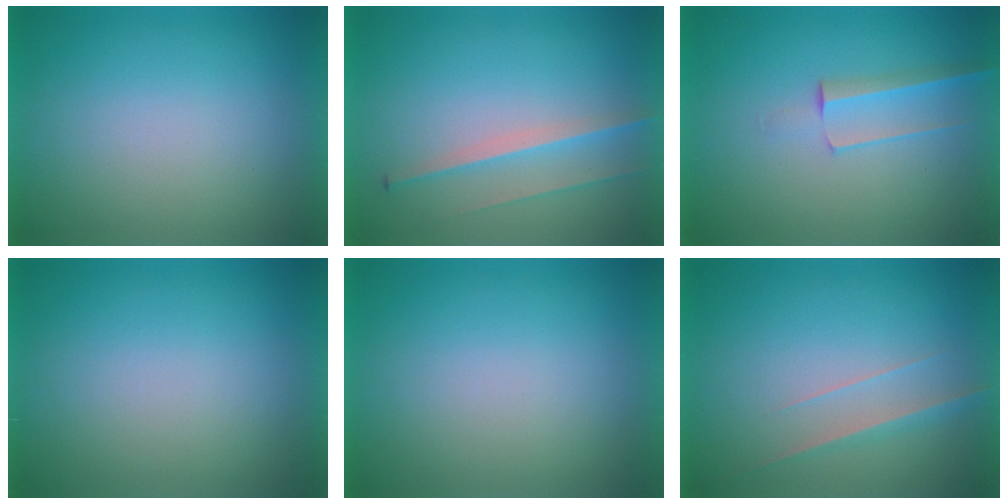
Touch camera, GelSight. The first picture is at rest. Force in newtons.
{"total": 2.7}
{"total": 2.5}
{"total": 1.1}
{"total": 0.0}
{"total": 2.9}